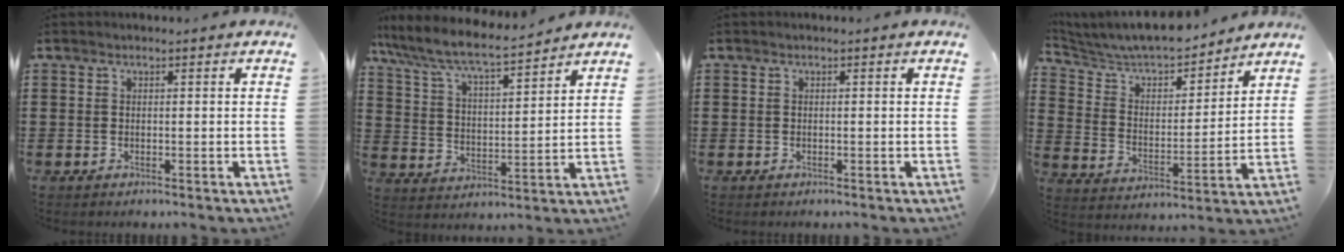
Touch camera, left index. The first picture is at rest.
{"total": 7.1, "force": [6.3, 0.9, 3.2], "torque": [-0.089, -0.037, 0.104]}
{"total": 0.0}
{"total": 7.0, "force": [6.6, 1.4, 1.7], "torque": [-0.068, -0.050, 0.112]}